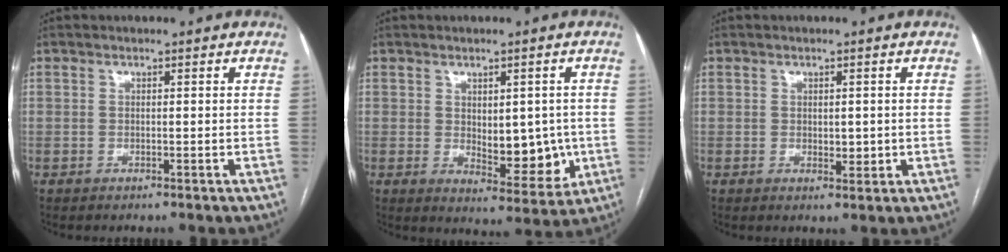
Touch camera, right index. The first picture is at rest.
{"total": 8.6, "force": [-0.4, 4.0, 7.6], "torque": [-0.096, -0.004, 0.012]}
{"total": 2.2, "force": [0.0, 1.1, 1.8], "torque": [-0.025, -0.004, 0.005]}